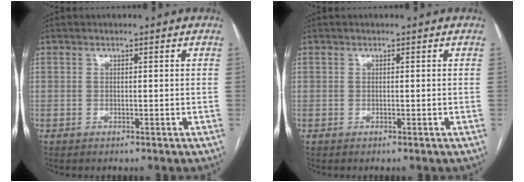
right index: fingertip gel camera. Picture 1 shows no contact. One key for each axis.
{"total": 0.0}